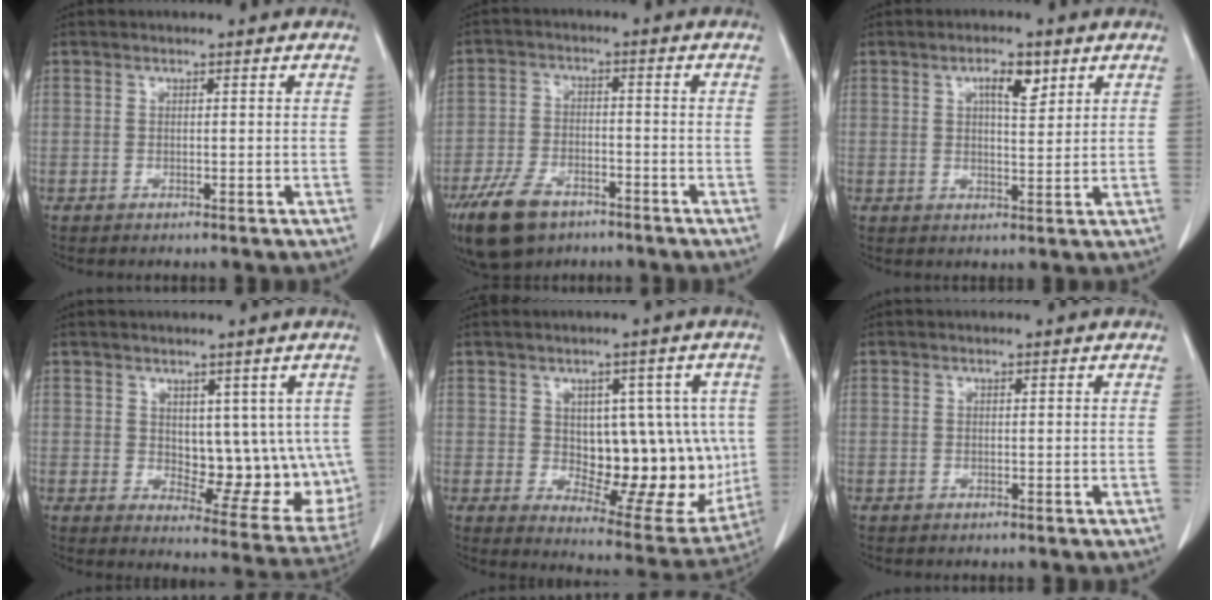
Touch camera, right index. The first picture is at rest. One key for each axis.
{"total": 10.1, "fx": -6.6, "fy": 5.3, "fz": 5.5, "tx": -0.110, "ty": -0.008, "tz": -0.111}
{"total": 4.6, "fx": 2.3, "fy": 1.4, "fz": 3.7, "tx": -0.061, "ty": 0.001, "tz": 0.038}
{"total": 12.6, "fx": 1.6, "fy": 6.7, "fz": 10.5, "tx": -0.122, "ty": -0.007, "tz": 0.038}
{"total": 15.9, "fx": 0.2, "fy": 8.2, "fz": 13.7, "tx": -0.167, "ty": 0.007, "tz": 0.029}
{"total": 0.0}